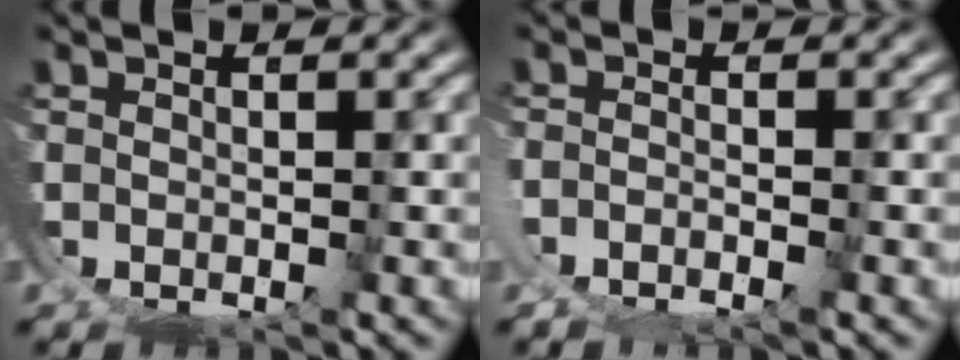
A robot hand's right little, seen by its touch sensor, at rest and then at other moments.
{"total": 1.7, "force": [-1.4, -0.3, 0.8], "torque": [-0.009, -0.007, -0.020]}